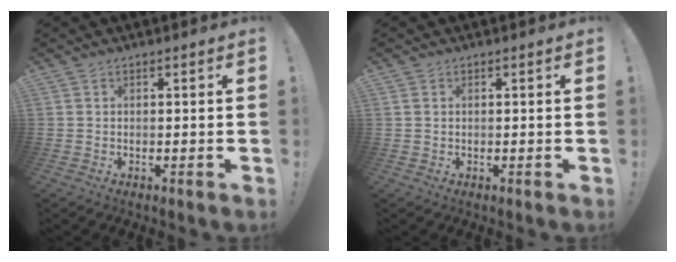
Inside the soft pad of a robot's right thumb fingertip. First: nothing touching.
{"total": 0.7, "force": [0.4, 0.5, 0.3], "torque": [0.000, 0.000, 0.006]}